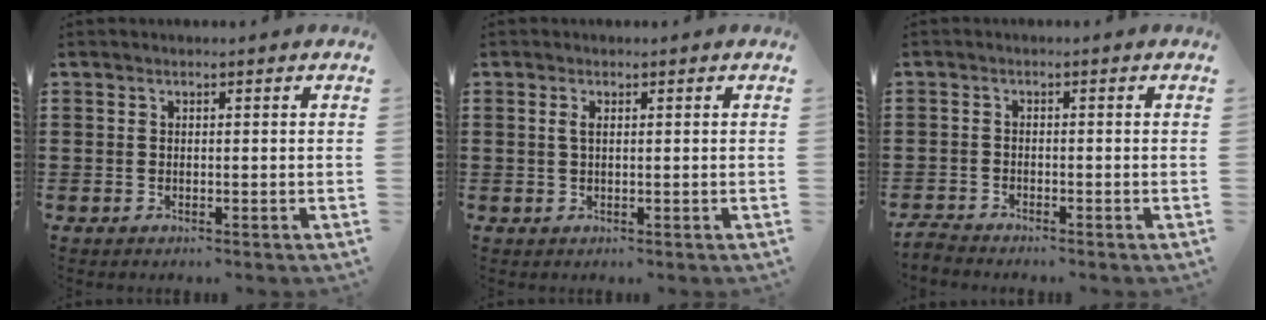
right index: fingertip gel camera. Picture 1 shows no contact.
{"total": 1.2, "force": [0.3, 0.4, 1.1], "torque": [-0.021, 0.004, 0.004]}
{"total": 1.8, "force": [-1.8, 0.1, 0.0], "torque": [-0.006, 0.000, -0.037]}